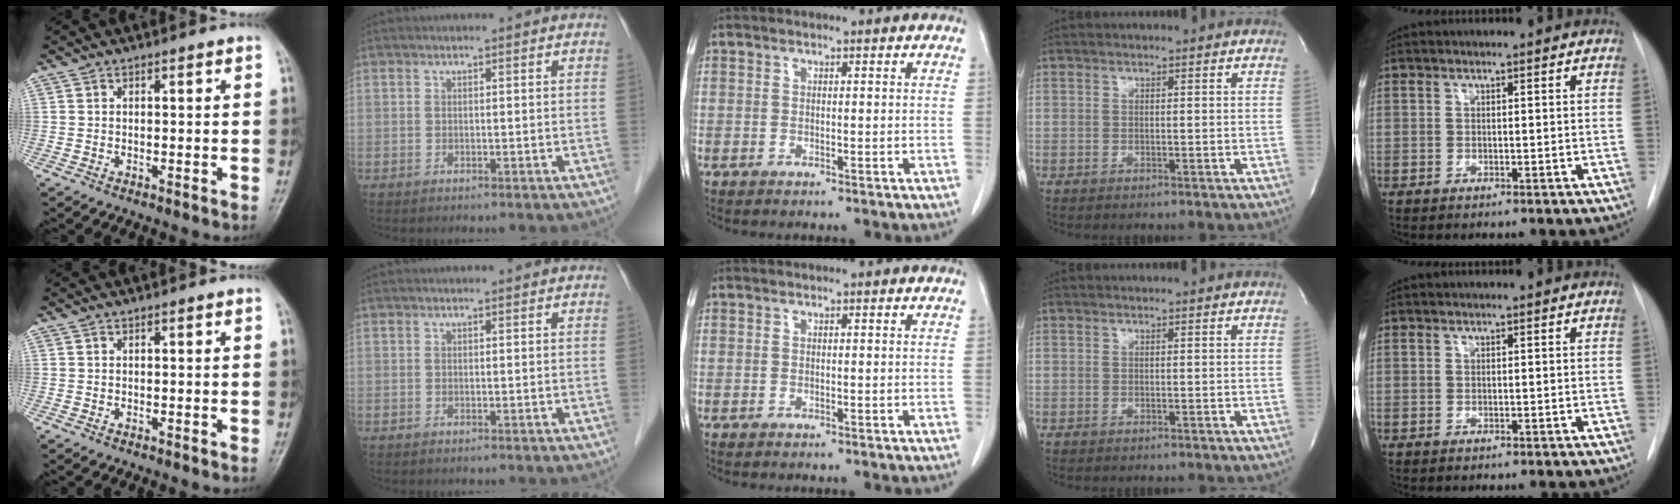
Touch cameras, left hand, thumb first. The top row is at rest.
{}